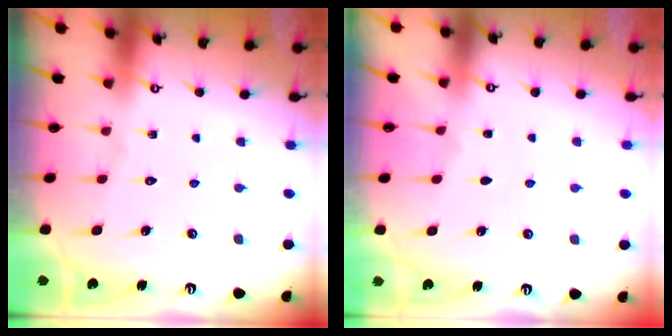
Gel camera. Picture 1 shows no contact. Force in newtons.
{"total": 2.3, "press": 2.3, "slide": 0.3}